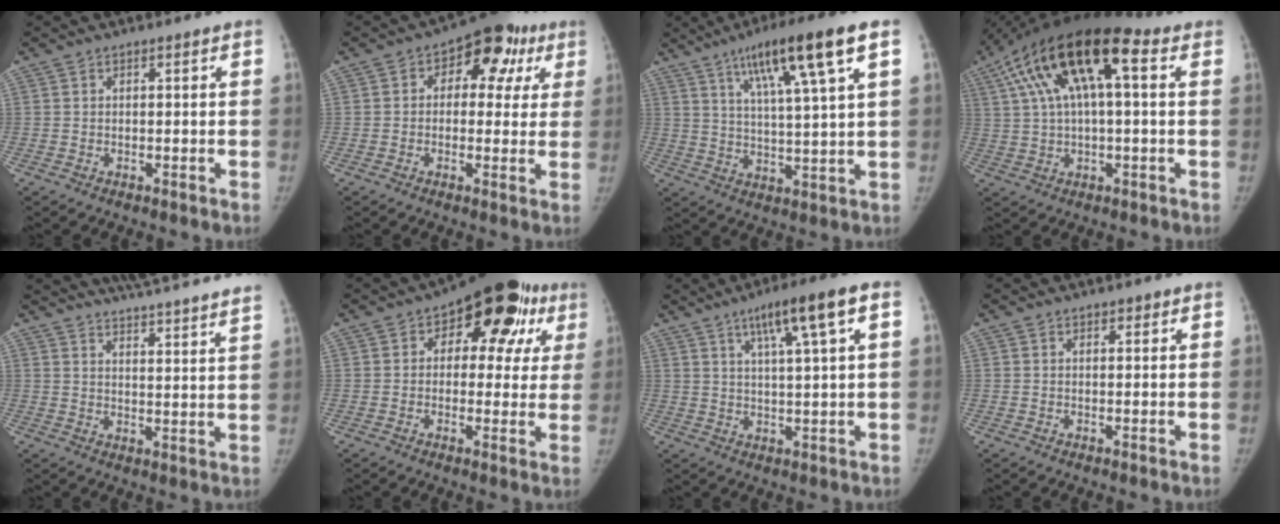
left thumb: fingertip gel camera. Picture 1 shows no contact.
{"total": 12.3, "force": [3.9, 8.1, 8.4], "torque": [-0.052, 0.024, 0.043]}
{"total": 15.4, "force": [7.7, 1.2, 13.3], "torque": [-0.221, -0.014, 0.125]}
{"total": 17.7, "force": [5.8, 6.6, 15.4], "torque": [-0.281, 0.035, 0.091]}
{"total": 22.7, "force": [20.7, 1.9, 9.2], "torque": [-0.122, -0.087, 0.264]}
{"total": 16.5, "force": [6.2, 9.5, 12.0], "torque": [-0.090, 0.010, 0.070]}
{"total": 10.8, "force": [5.1, 0.8, 9.5], "torque": [-0.156, -0.003, 0.081]}
{"total": 1.3, "force": [0.9, 0.6, 0.7], "torque": [-0.002, -0.004, 0.012]}